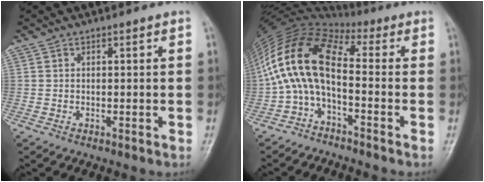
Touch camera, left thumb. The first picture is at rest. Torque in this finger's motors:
{"motor_torque": [0.61, 1.81, 1.58, 1.19, 0.28]}